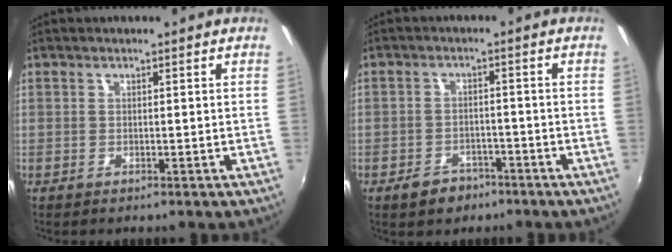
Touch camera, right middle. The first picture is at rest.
{"total": 5.1, "force": [-3.6, 3.3, 1.7], "torque": [-0.049, 0.005, -0.048]}